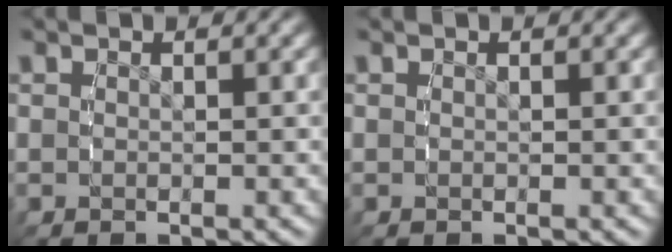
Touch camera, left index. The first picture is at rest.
{"total": 0.0}